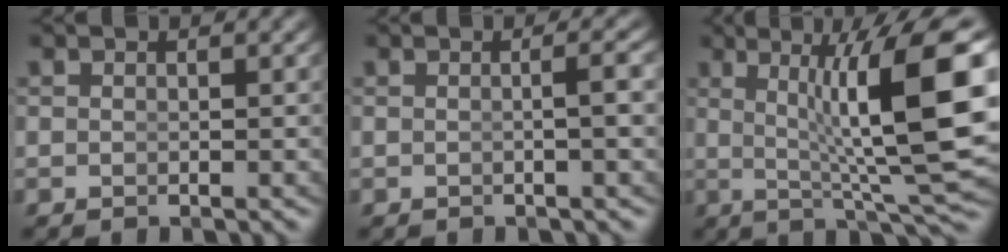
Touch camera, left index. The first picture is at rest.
{"total": 1.5, "force": [-0.2, -0.6, 1.3], "torque": [-0.017, 0.003, -0.003]}
{"total": 11.8, "force": [1.3, 2.2, 11.5], "torque": [-0.140, 0.006, 0.023]}